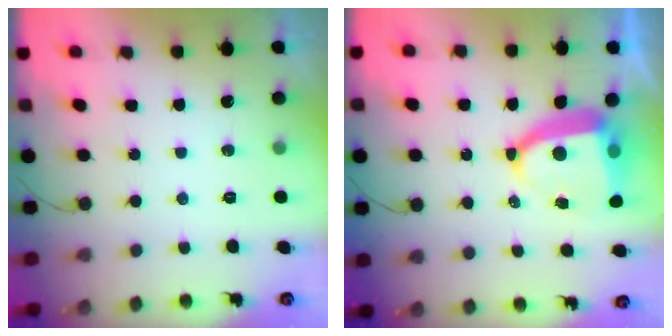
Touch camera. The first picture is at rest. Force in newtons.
{"total": 9.9, "press": 9.8, "slide": 1.3}